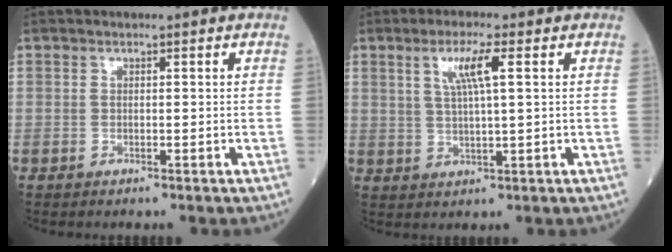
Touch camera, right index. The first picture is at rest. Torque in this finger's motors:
{"motor_torque": [-0.01, 0.01, 0.11, 0.08]}